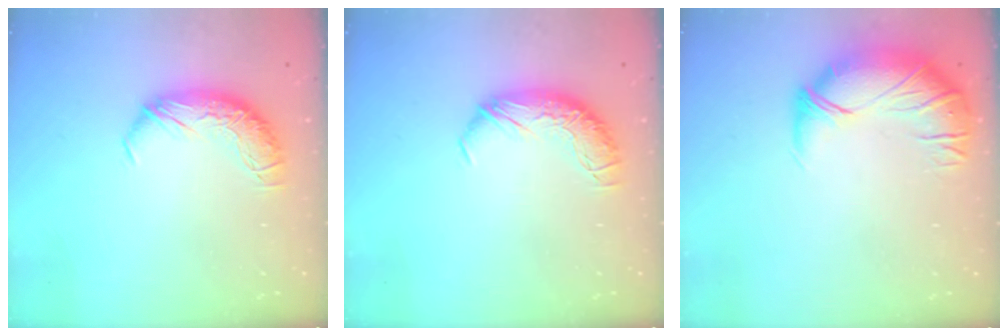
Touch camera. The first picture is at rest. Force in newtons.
{"total": 0.0}
{"total": 2.7, "press": 1.3, "slide": 2.4}